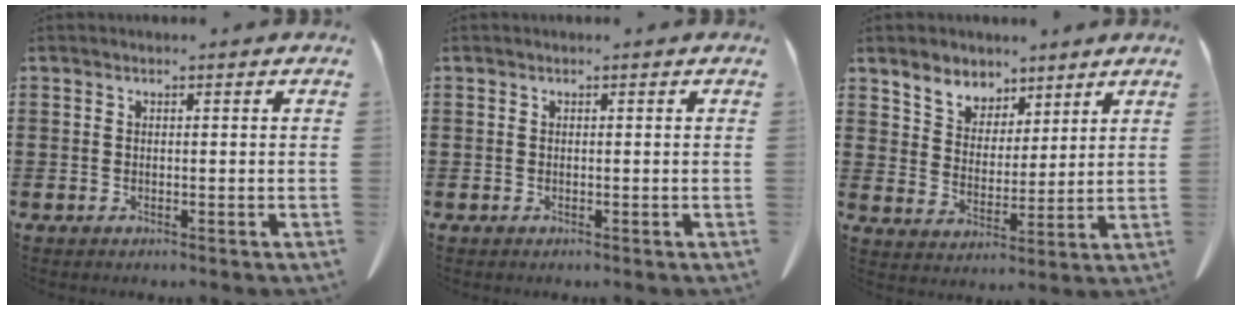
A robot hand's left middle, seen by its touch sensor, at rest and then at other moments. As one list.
[{"total": 0.0}, {"total": 5.3, "force": [4.5, 2.8, 0.0], "torque": [-0.029, -0.015, 0.083]}]